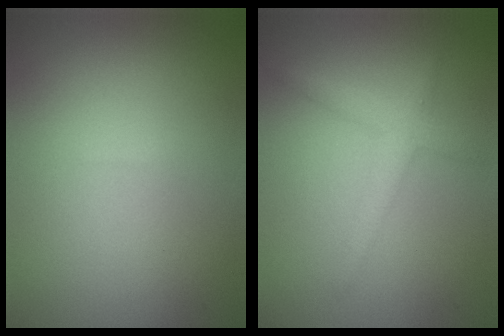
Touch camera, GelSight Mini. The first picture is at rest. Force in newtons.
{"total": 2.4, "press": 2.4, "slide": 0.3}